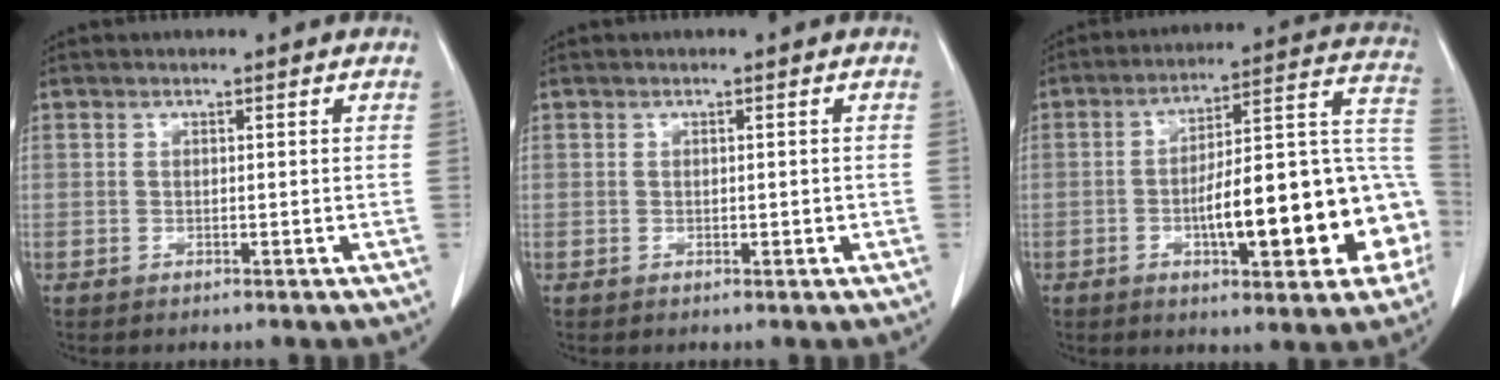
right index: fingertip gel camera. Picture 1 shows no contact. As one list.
[{"total": 0.9, "force": [-0.1, 0.6, 0.7], "torque": [-0.006, 0.003, 0.001]}, {"total": 21.1, "force": [-5.6, 5.0, 19.8], "torque": [-0.211, 0.043, -0.067]}]